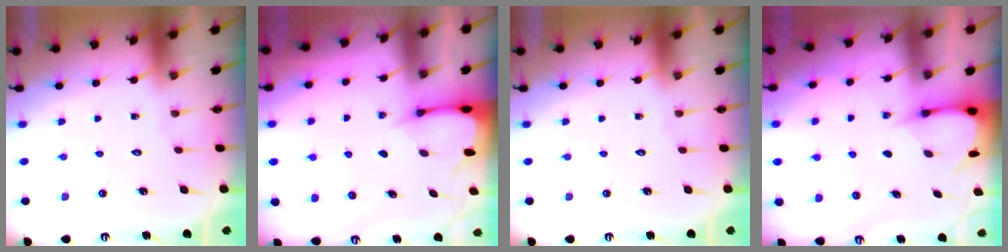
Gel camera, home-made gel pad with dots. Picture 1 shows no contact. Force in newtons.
{"total": 2.6, "press": 2.6, "slide": 0.3}
{"total": 0.0}
{"total": 3.9, "press": 3.8, "slide": 0.3}